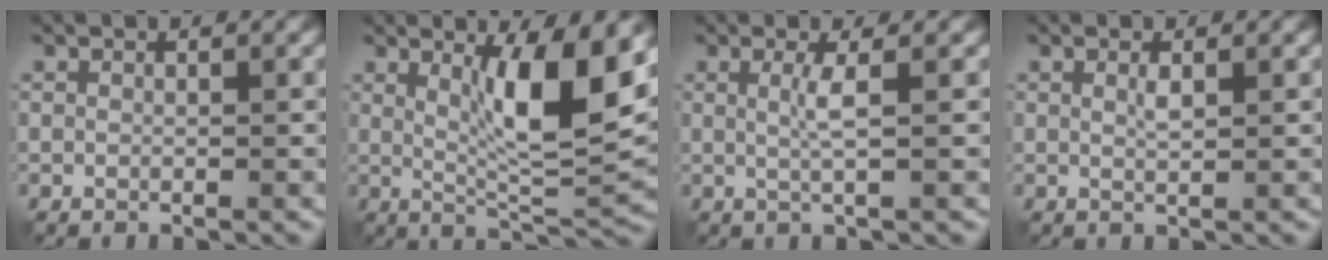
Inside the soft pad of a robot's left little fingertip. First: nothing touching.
{"total": 8.5, "force": [2.2, 2.0, 8.0], "torque": [-0.123, -0.013, 0.037]}
{"total": 1.9, "force": [0.0, 0.2, 1.9], "torque": [-0.037, -0.004, -0.003]}
{"total": 0.9, "force": [0.1, 0.2, 0.8], "torque": [-0.018, -0.001, 0.001]}